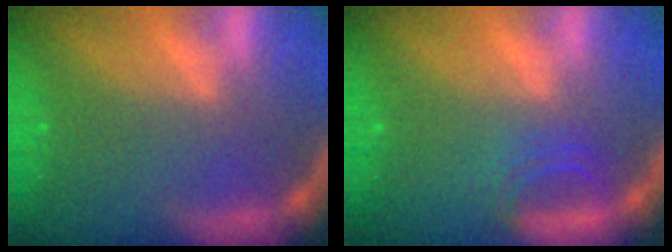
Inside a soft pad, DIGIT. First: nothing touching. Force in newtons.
{"total": 2.5}